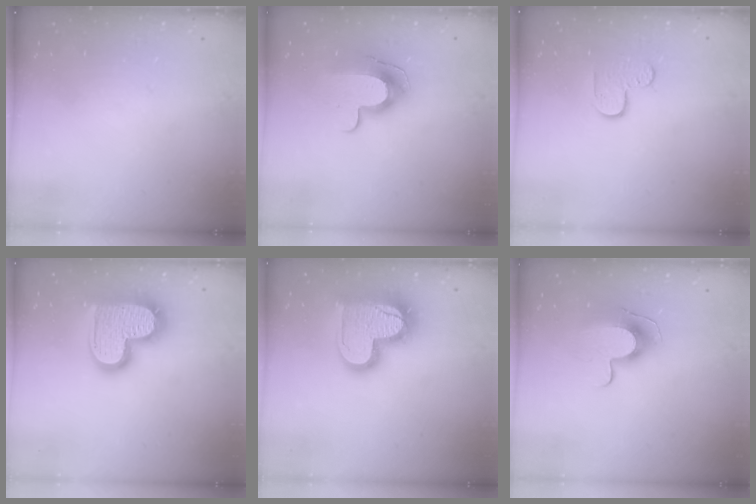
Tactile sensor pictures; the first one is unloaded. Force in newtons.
{"total": 11.5, "press": 11.4, "slide": 0.9}
{"total": 4.5, "press": 4.5, "slide": 0.4}
{"total": 19.5, "press": 19.5, "slide": 1.5}
{"total": 19.4, "press": 19.3, "slide": 1.5}
{"total": 10.1, "press": 10.1, "slide": 0.3}